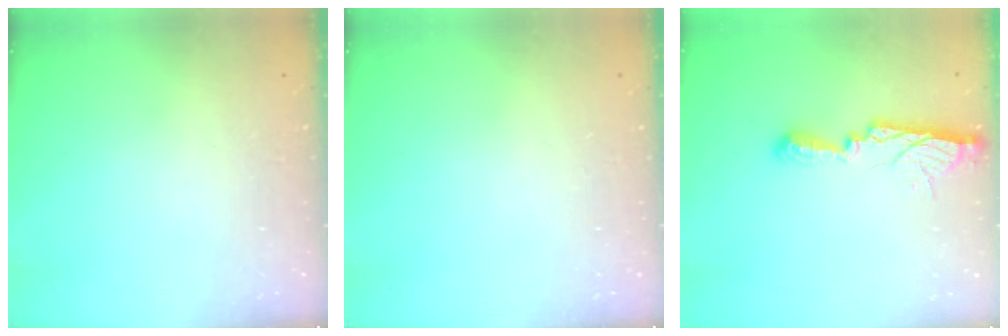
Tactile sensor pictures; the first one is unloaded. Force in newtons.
{"total": 0.0}
{"total": 10.1, "press": 10.1, "slide": 0.7}